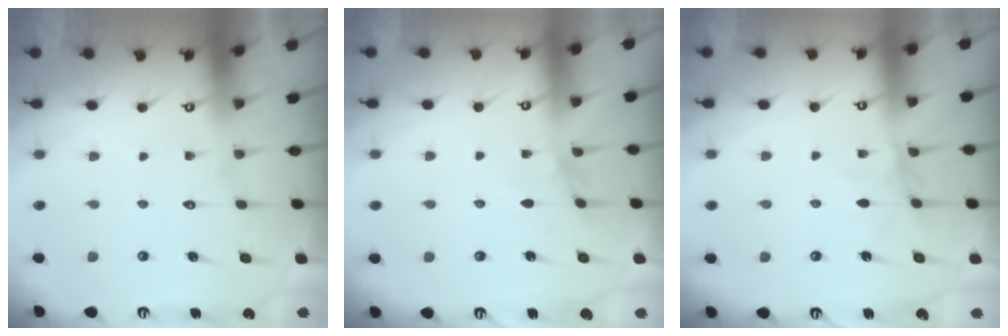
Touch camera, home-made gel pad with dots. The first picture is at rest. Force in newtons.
{"total": 2.6, "press": 2.5, "slide": 0.4}
{"total": 3.4, "press": 3.3, "slide": 0.4}